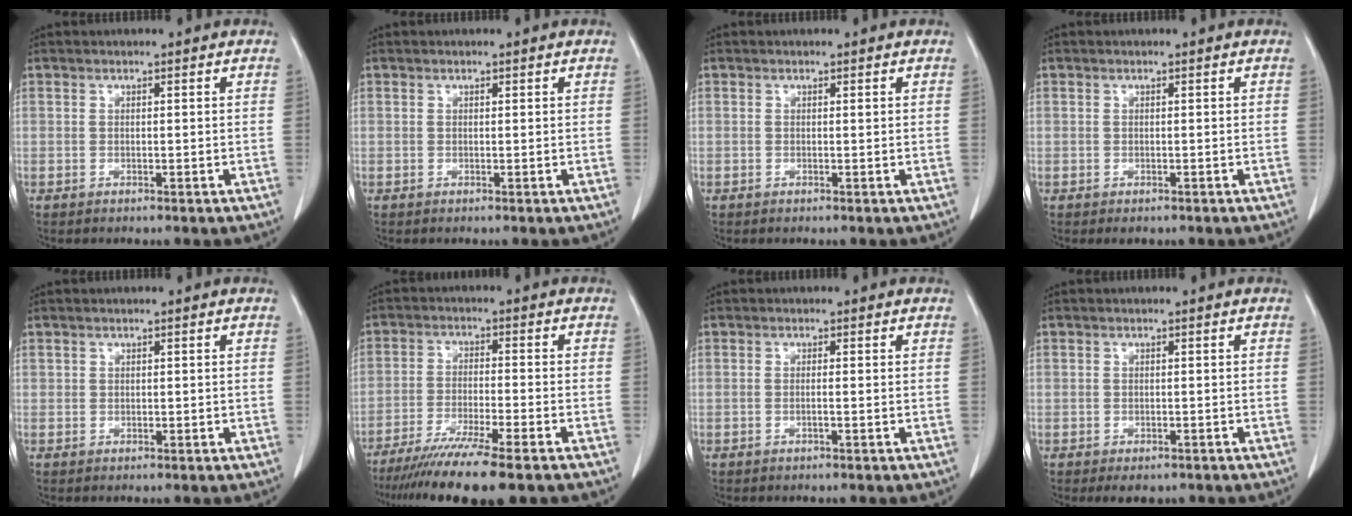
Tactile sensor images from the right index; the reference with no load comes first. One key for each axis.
{"total": 0.0}
{"total": 0.0}
{"total": 1.0, "fx": -0.6, "fy": 0.7, "fz": 0.3, "tx": -0.003, "ty": 0.001, "tz": -0.005}
{"total": 0.5, "fx": 0.1, "fy": 0.5, "fz": 0.1, "tx": 0.005, "ty": 0.003, "tz": 0.001}
{"total": 13.1, "fx": -10.3, "fy": -0.1, "fz": 8.1, "tx": -0.132, "ty": -0.036, "tz": -0.164}
{"total": 0.6, "fx": -0.2, "fy": -0.1, "fz": 0.6, "tx": -0.010, "ty": 0.001, "tz": -0.004}
{"total": 2.8, "fx": -2.0, "fy": 1.7, "fz": 1.0, "tx": -0.005, "ty": 0.001, "tz": -0.020}